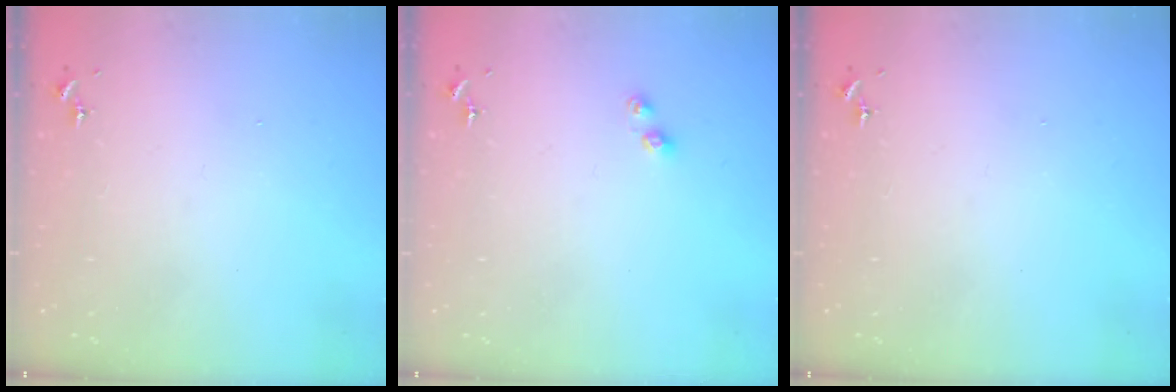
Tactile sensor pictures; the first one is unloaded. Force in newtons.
{"total": 5.0, "press": 5.0, "slide": 0.6}
{"total": 1.3, "press": 0.9, "slide": 0.9}